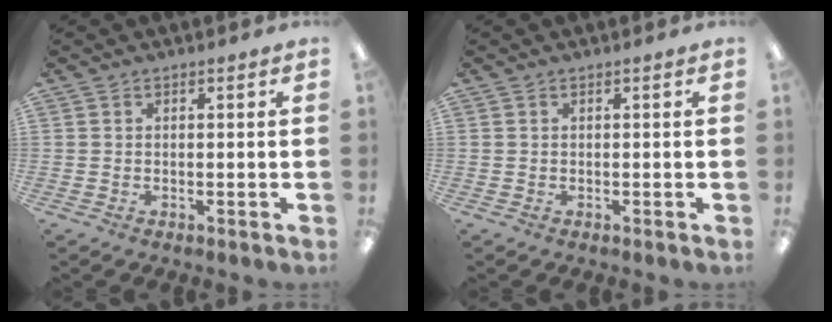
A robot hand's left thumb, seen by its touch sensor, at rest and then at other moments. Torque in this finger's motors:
{"motor_torque": [-0.02, -0.02, 0.08, -0.03, 0.00]}